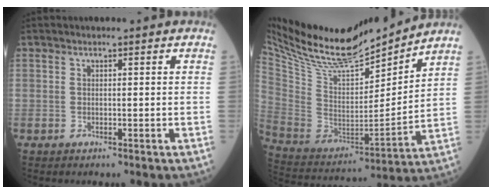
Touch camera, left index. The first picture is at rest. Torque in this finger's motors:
{"motor_torque": [1.00, -1.13, 0.05, 0.05]}